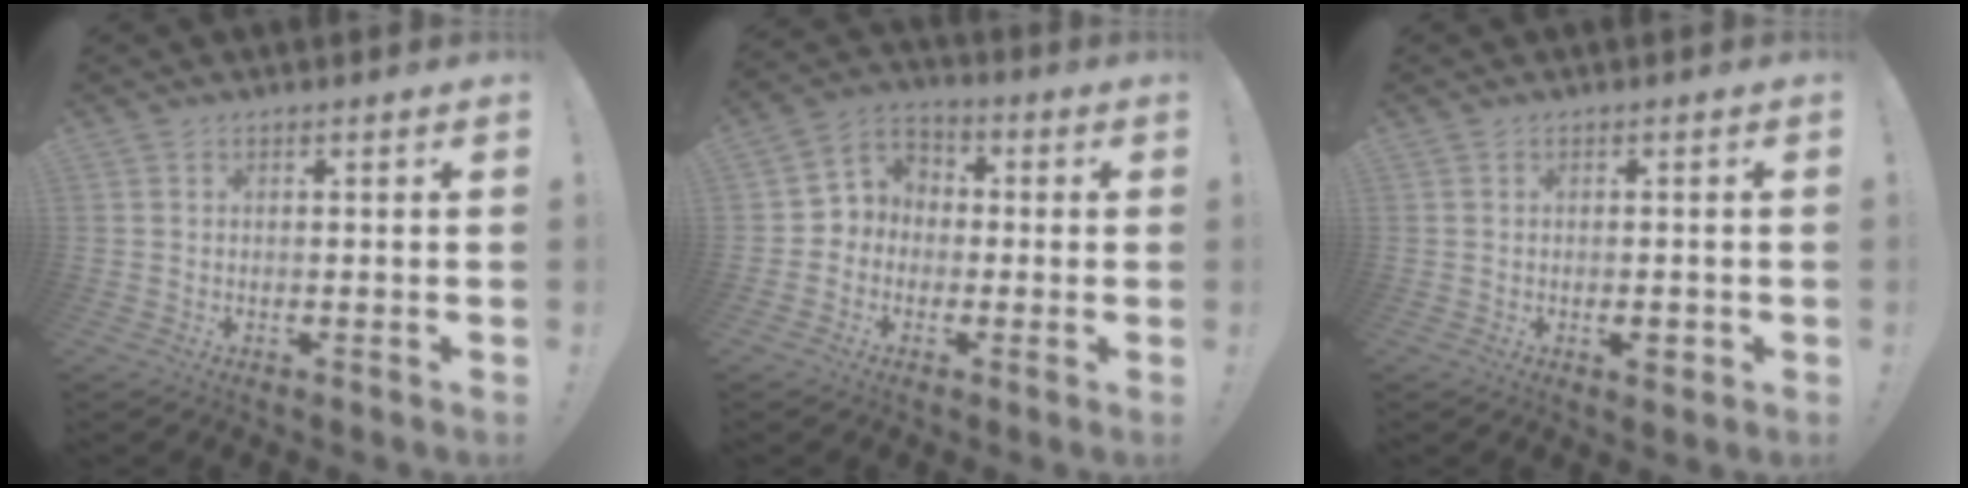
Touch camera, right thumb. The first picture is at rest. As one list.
[{"total": 6.7, "force": [-1.7, 6.4, 1.2], "torque": [-0.010, 0.019, -0.025]}, {"total": 2.2, "force": [-0.8, 1.1, 1.7], "torque": [-0.020, 0.001, -0.014]}]